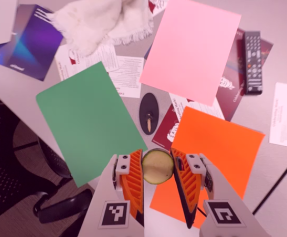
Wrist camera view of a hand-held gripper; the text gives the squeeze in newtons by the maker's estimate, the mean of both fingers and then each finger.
{"total": 12.4, "left": 13.0, "right": 11.8}